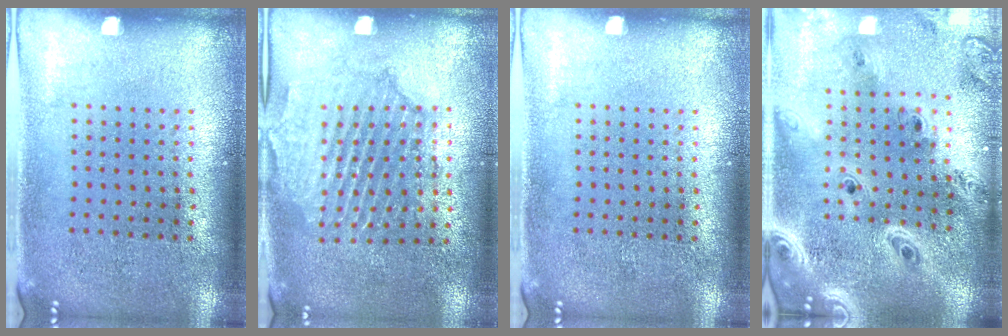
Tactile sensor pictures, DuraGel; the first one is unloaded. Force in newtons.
{"total": 1.8, "press": 1.8, "slide": 0.3}
{"total": 0.0}
{"total": 3.8, "press": 2.9, "slide": 2.4}